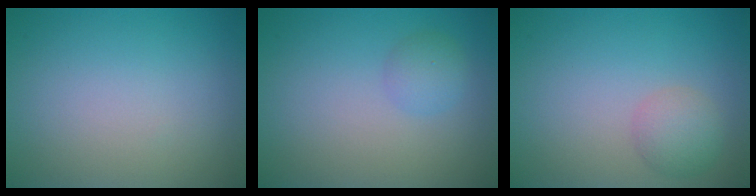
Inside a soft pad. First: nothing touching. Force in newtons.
{"total": 1.6, "press": 1.6, "slide": 0.1}
{"total": 2.4, "press": 2.4, "slide": 0.0}